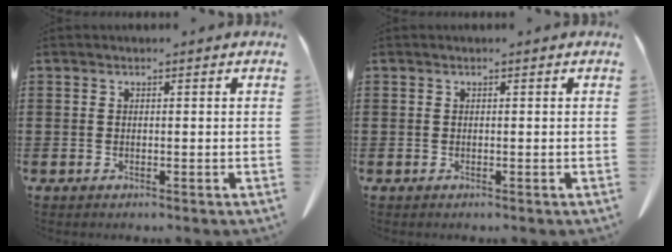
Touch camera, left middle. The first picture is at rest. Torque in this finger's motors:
{"motor_torque": [0.01, 0.03, 0.00, 0.00]}